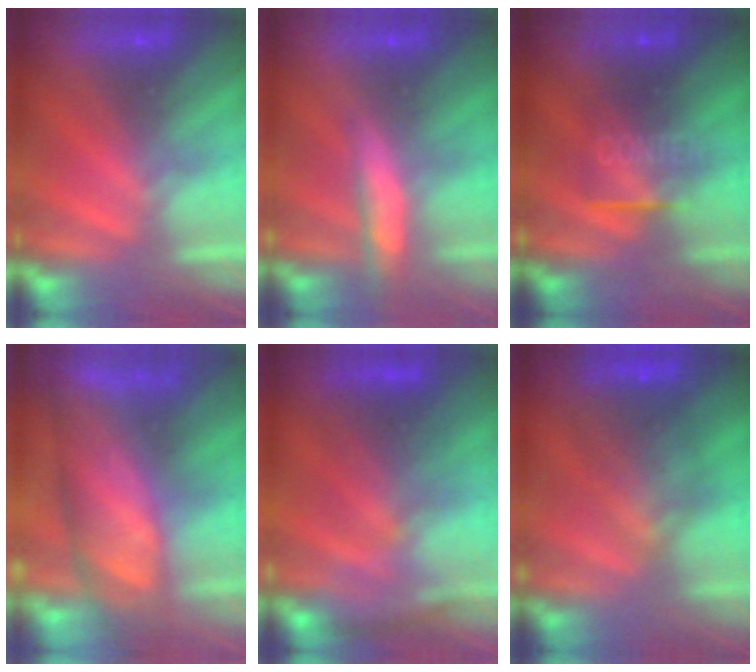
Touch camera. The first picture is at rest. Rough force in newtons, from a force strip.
{"total": 5.5}
{"total": 7.8}
{"total": 11.2}
{"total": 2.6}
{"total": 5.9}